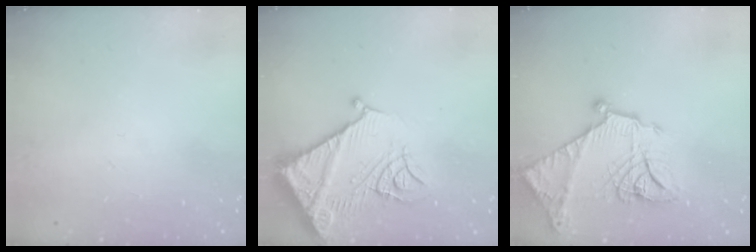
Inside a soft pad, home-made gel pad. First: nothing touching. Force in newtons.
{"total": 16.1, "press": 16.0, "slide": 1.8}
{"total": 20.7, "press": 20.6, "slide": 2.0}